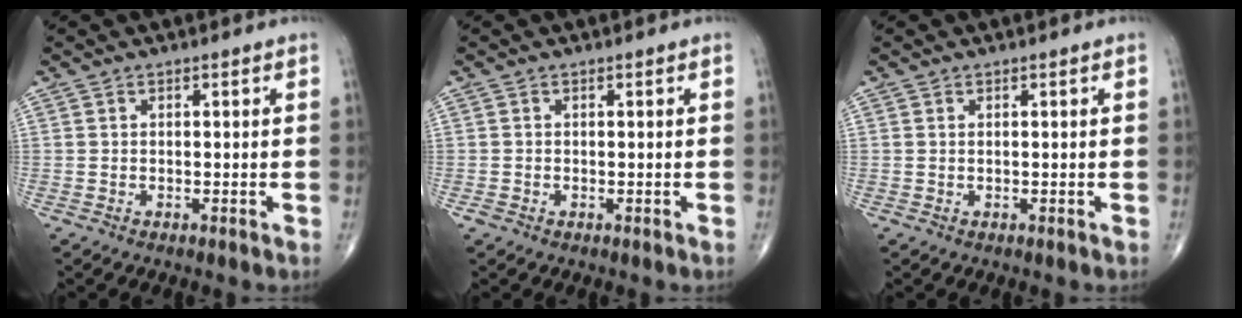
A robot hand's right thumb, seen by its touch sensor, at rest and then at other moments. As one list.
[{"total": 0.8, "force": [-0.3, 0.6, 0.4], "torque": [-0.010, 0.000, -0.005]}, {"total": 0.0}]